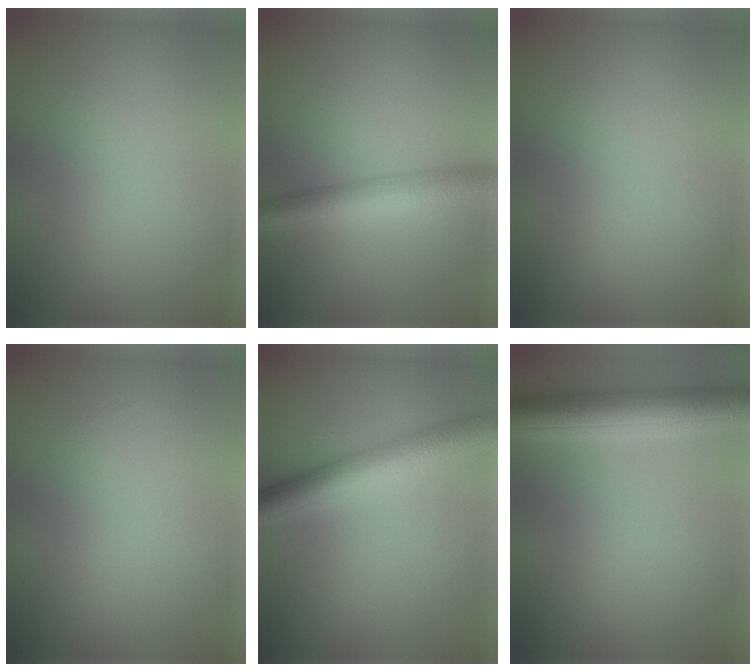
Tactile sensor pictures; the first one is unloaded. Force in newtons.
{"total": 4.5, "press": 4.5, "slide": 0.1}
{"total": 0.0}
{"total": 0.0}
{"total": 5.8, "press": 5.8, "slide": 0.3}
{"total": 6.2, "press": 6.2, "slide": 0.2}